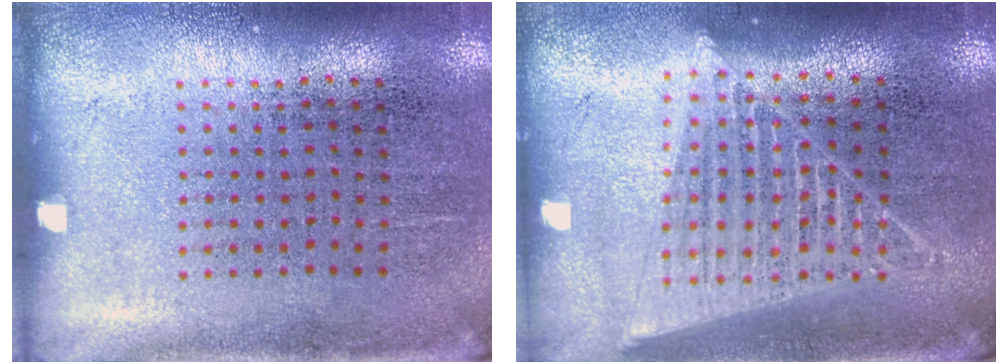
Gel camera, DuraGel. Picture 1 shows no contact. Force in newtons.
{"total": 1.9, "press": 1.7, "slide": 0.8}